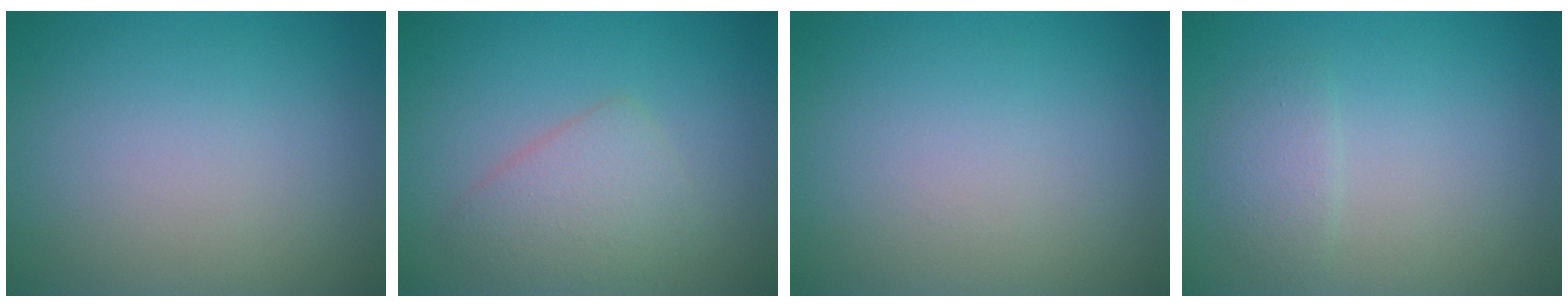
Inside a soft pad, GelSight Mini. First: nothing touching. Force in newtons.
{"total": 2.9, "press": 2.9, "slide": 0.0}
{"total": 0.0}
{"total": 1.5, "press": 1.5, "slide": 0.1}